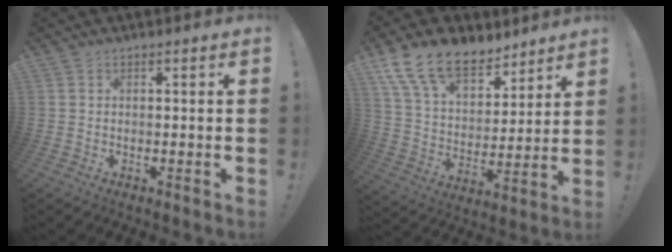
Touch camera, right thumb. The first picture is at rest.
{"total": 16.6, "force": [11.3, 9.1, 8.1], "torque": [-0.151, -0.075, 0.213]}